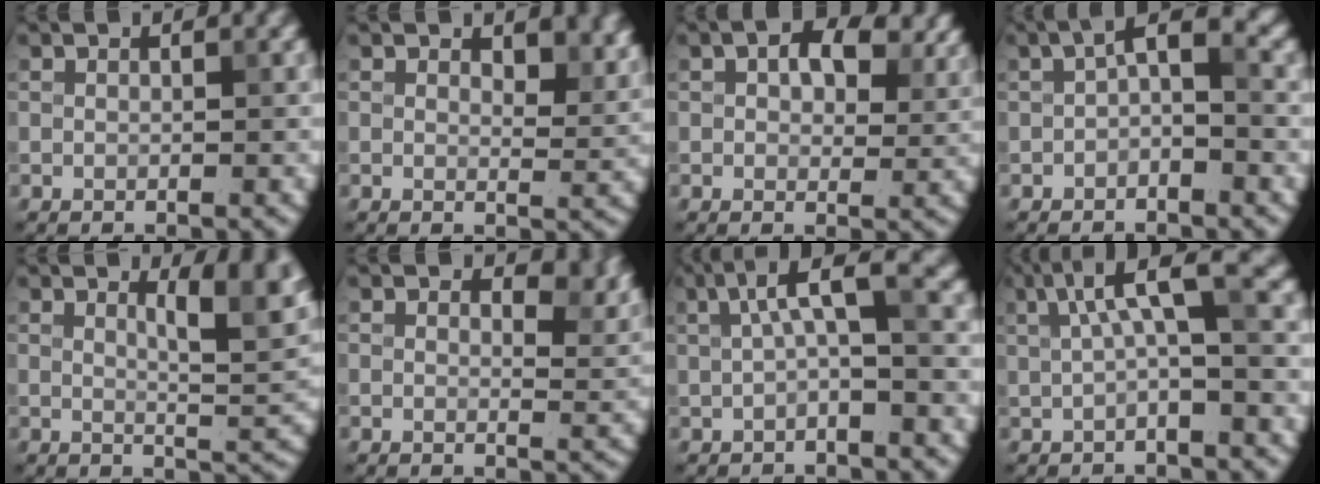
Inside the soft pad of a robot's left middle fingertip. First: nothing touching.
{"total": 3.0, "force": [1.9, 1.4, 1.7], "torque": [-0.027, -0.008, 0.023]}
{"total": 7.0, "force": [3.0, 3.9, 5.0], "torque": [-0.068, 0.000, 0.037]}
{"total": 2.6, "force": [-0.4, 1.0, 2.4], "torque": [-0.037, 0.012, -0.014]}
{"total": 5.6, "force": [2.6, 1.6, 4.7], "torque": [-0.055, -0.005, 0.039]}
{"total": 3.8, "force": [2.2, 1.9, 2.4], "torque": [-0.032, -0.007, 0.026]}
{"total": 4.3, "force": [0.9, 1.0, 4.1], "torque": [-0.071, 0.015, 0.009]}
{"total": 4.9, "force": [1.2, 1.0, 4.6], "torque": [-0.080, 0.013, 0.015]}